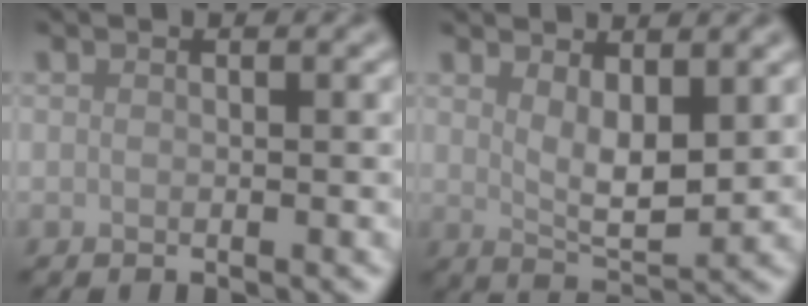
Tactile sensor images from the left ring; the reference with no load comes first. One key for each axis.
{"total": 3.7, "fx": 1.3, "fy": 1.4, "fz": 3.2, "tx": -0.061, "ty": -0.008, "tz": 0.028}